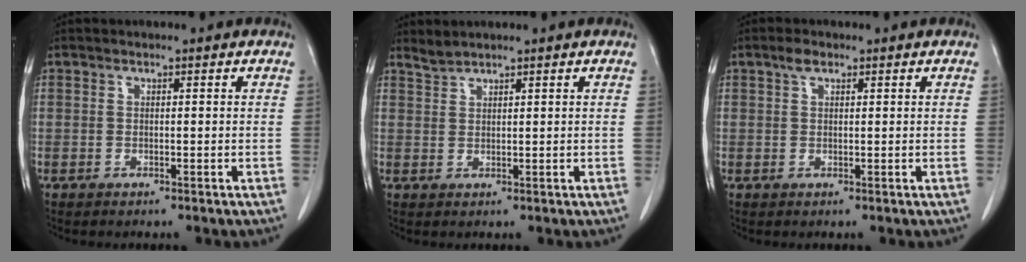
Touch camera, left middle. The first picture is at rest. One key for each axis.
{"total": 1.6, "fx": 1.6, "fy": -0.2, "fz": 0.1, "tx": -0.004, "ty": 0.002, "tz": 0.035}
{"total": 1.7, "fx": 1.1, "fy": 0.8, "fz": 1.1, "tx": -0.022, "ty": 0.006, "tz": 0.018}